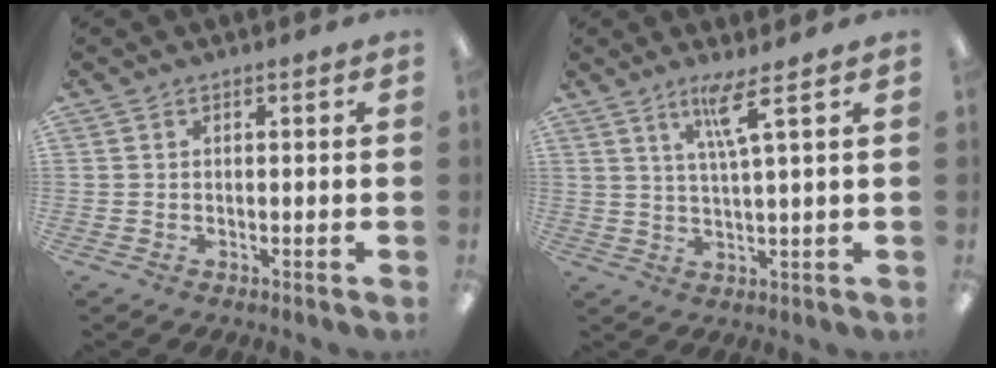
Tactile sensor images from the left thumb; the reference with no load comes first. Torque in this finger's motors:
{"motor_torque": [-0.06, -0.02, -0.16, -0.06, 0.03]}